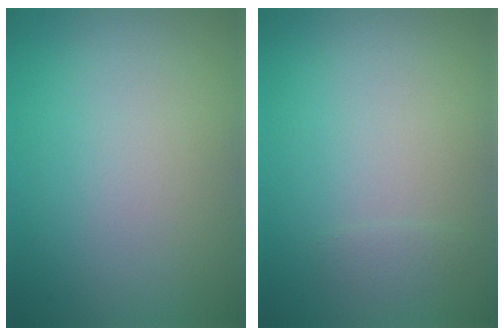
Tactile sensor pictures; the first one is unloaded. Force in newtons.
{"total": 0.6, "press": 0.6, "slide": 0.0}